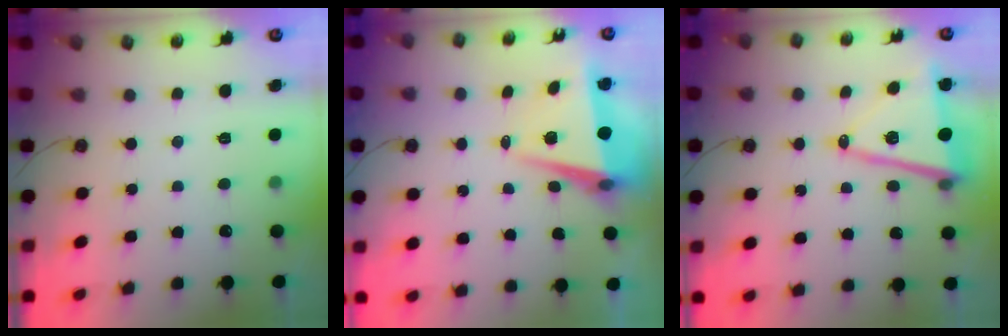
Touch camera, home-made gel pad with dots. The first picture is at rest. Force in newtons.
{"total": 7.1, "press": 6.2, "slide": 3.5}
{"total": 14.1, "press": 13.9, "slide": 2.5}